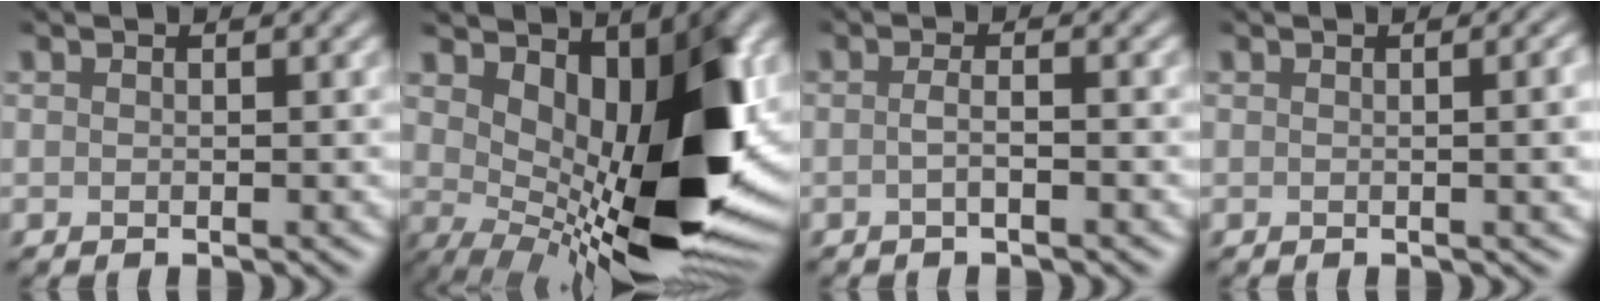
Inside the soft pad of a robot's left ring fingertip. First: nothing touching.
{"total": 13.1, "force": [2.3, 6.4, 11.2], "torque": [-0.145, -0.024, 0.049]}
{"total": 1.5, "force": [-0.4, 0.4, 1.4], "torque": [-0.024, 0.000, -0.013]}
{"total": 4.7, "force": [0.1, 1.9, 4.3], "torque": [-0.027, 0.010, -0.002]}